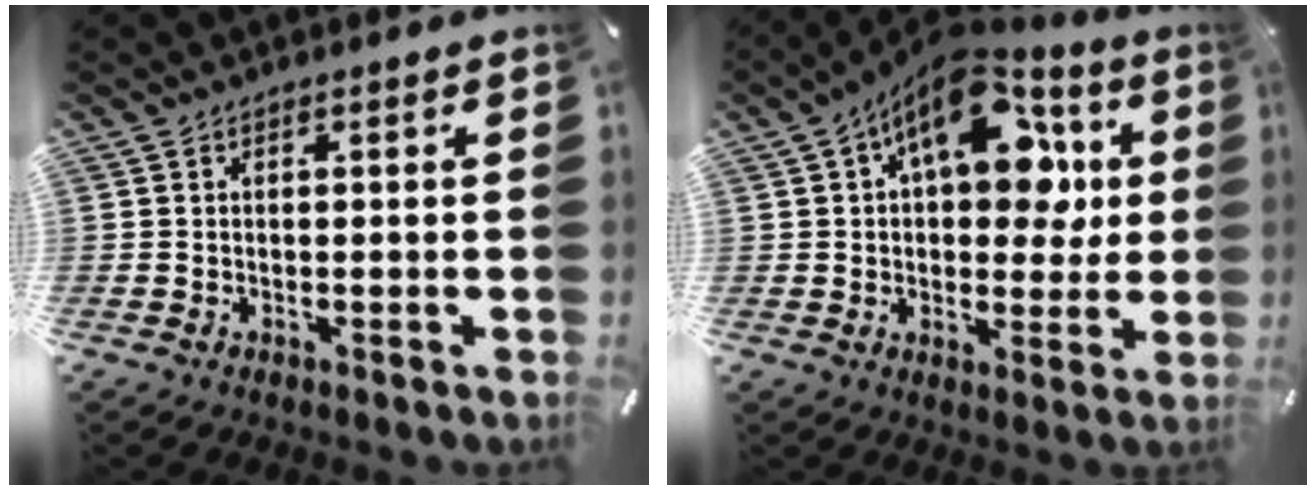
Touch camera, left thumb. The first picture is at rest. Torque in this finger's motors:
{"motor_torque": [2.50, 2.51, 1.60, -1.17, 0.22]}